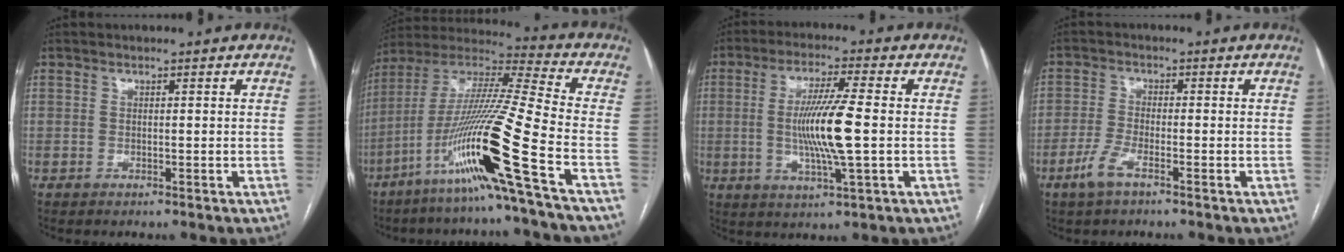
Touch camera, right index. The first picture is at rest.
{"total": 21.2, "force": [-9.4, -1.9, 18.9], "torque": [-0.386, -0.029, -0.185]}
{"total": 10.5, "force": [-0.5, 0.1, 10.5], "torque": [-0.202, -0.008, -0.012]}
{"total": 4.1, "force": [-2.6, 1.1, 3.0], "torque": [-0.073, -0.004, -0.054]}